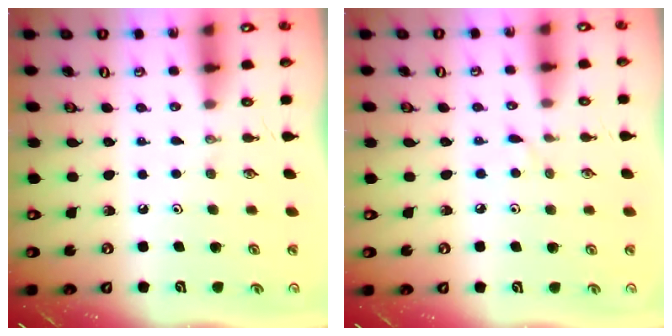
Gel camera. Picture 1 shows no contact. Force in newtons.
{"total": 3.0, "press": 3.0, "slide": 0.2}